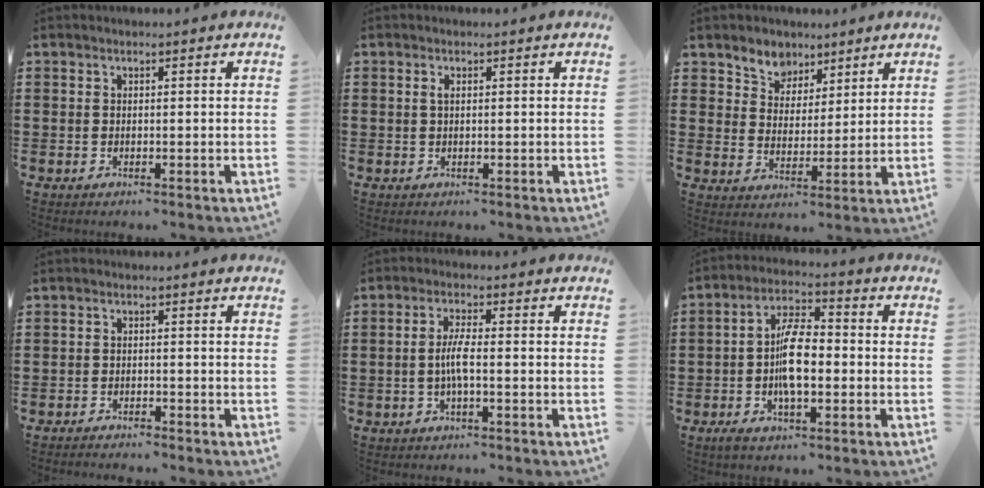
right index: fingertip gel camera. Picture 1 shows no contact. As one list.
[{"total": 0.9, "force": [0.3, 0.3, 0.8], "torque": [-0.017, 0.002, 0.004]}, {"total": 4.7, "force": [3.6, 3.1, -0.3], "torque": [-0.021, -0.005, 0.065]}, {"total": 1.5, "force": [-1.5, 0.1, -0.1], "torque": [-0.003, 0.004, -0.031]}, {"total": 3.8, "force": [-0.8, 0.5, 3.7], "torque": [-0.080, -0.005, -0.020]}, {"total": 8.6, "force": [-1.6, 3.2, 7.8], "torque": [-0.160, 0.000, -0.034]}]